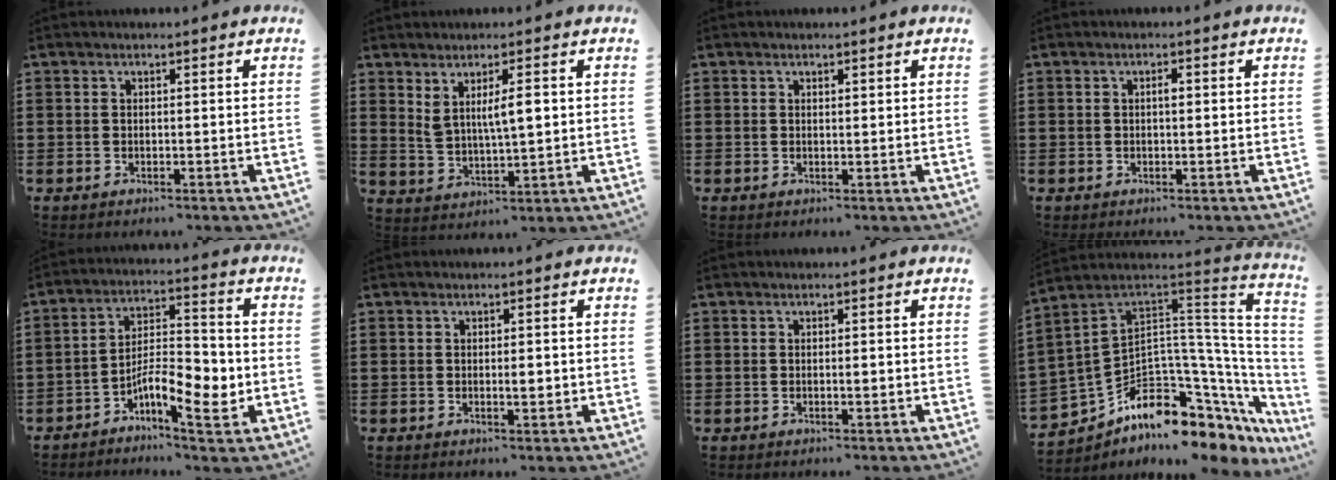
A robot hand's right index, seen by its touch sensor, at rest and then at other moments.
{"total": 5.0, "force": [1.8, 1.4, 4.5], "torque": [-0.091, 0.003, 0.031]}
{"total": 0.5, "force": [0.4, 0.3, 0.2], "torque": [-0.005, 0.002, 0.008]}
{"total": 1.1, "force": [0.1, 0.3, 1.0], "torque": [-0.020, 0.000, 0.001]}
{"total": 8.7, "force": [-3.5, 3.1, 7.3], "torque": [-0.129, 0.007, -0.061]}
{"total": 2.0, "force": [-0.1, 0.6, 1.9], "torque": [-0.034, -0.001, -0.002]}
{"total": 1.0, "force": [-0.1, 0.2, 1.0], "torque": [-0.019, -0.001, -0.001]}
{"total": 9.1, "force": [-6.1, 4.4, 5.1], "torque": [-0.119, -0.026, -0.120]}